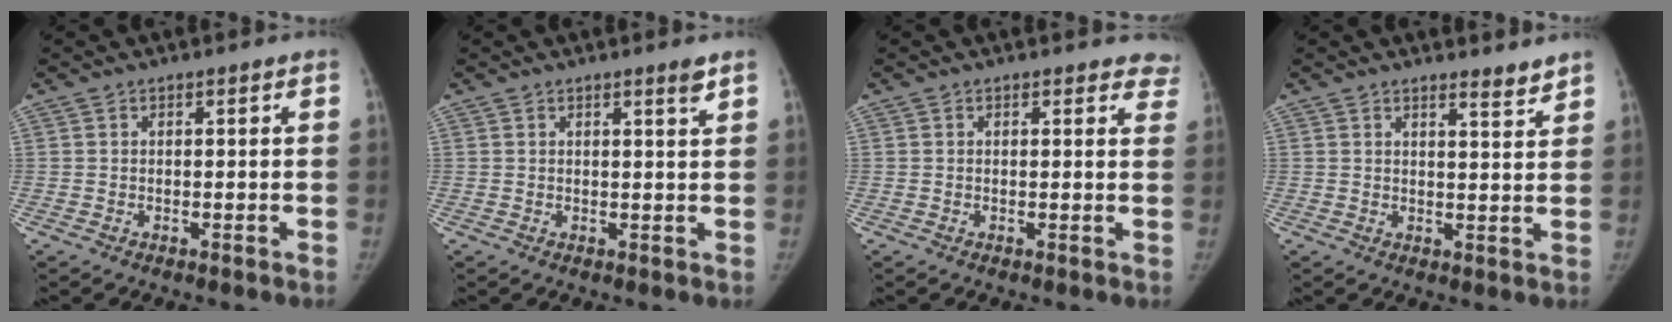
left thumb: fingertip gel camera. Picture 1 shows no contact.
{"total": 1.8, "force": [1.3, 0.0, 1.3], "torque": [-0.015, -0.011, 0.019]}
{"total": 4.3, "force": [3.8, 2.0, 0.5], "torque": [0.037, -0.016, 0.016]}
{"total": 3.2, "force": [2.9, 0.4, 1.2], "torque": [-0.010, -0.029, 0.039]}